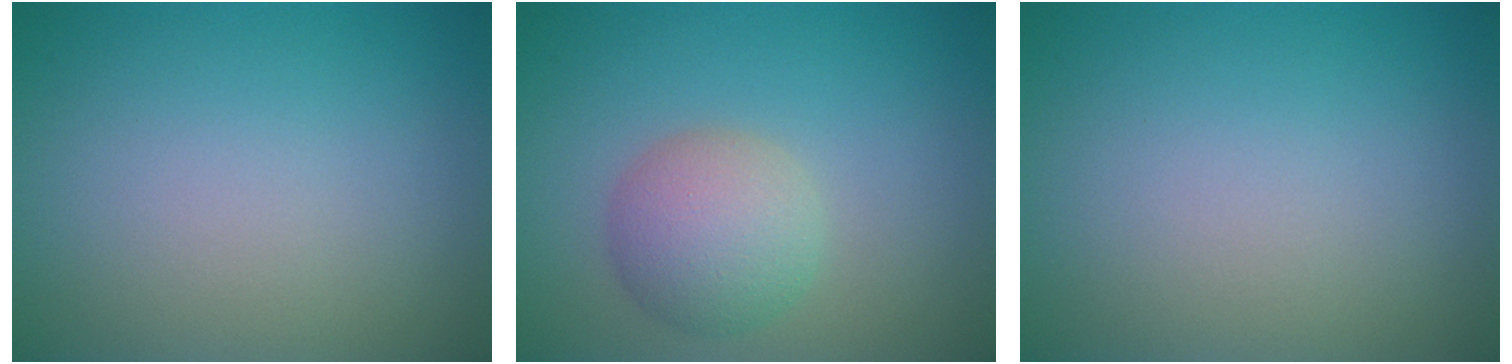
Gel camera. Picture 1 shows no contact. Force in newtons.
{"total": 4.1, "press": 4.1, "slide": 0.2}
{"total": 0.0}